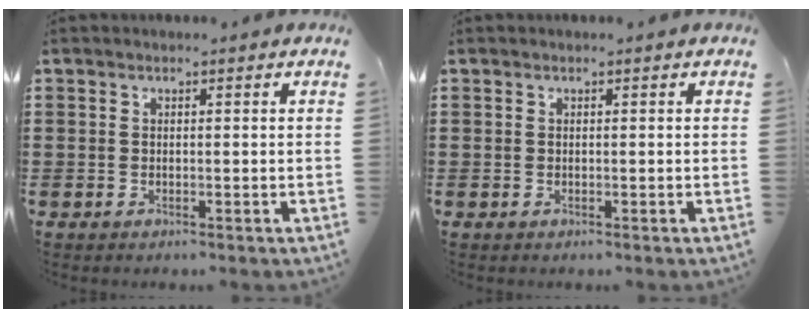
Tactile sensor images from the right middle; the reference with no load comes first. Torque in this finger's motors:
{"motor_torque": [-0.08, 0.00, 0.00, 0.00]}